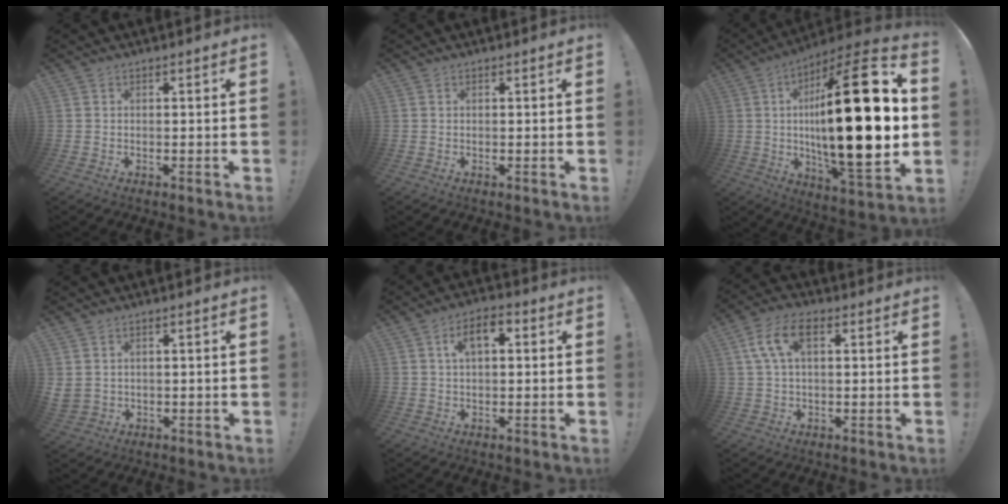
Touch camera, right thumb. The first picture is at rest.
{"total": 0.0}
{"total": 34.7, "force": [1.3, 10.2, 33.1], "torque": [-0.568, -0.009, 0.015]}
{"total": 2.8, "force": [1.3, 2.1, 1.2], "torque": [-0.028, -0.008, 0.025]}
{"total": 6.9, "force": [1.7, 3.6, 5.6], "torque": [-0.087, 0.008, 0.026]}
{"total": 9.3, "force": [2.4, 5.0, 7.4], "torque": [-0.150, 0.011, 0.046]}